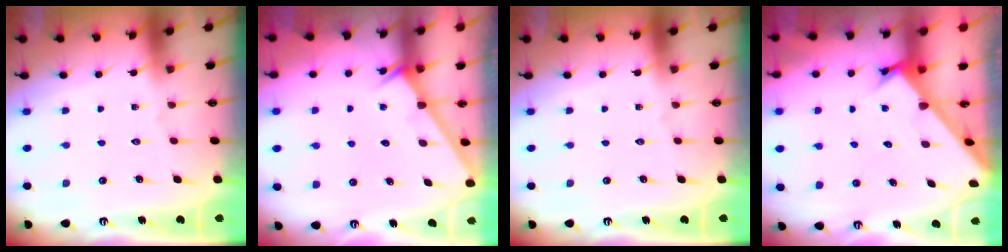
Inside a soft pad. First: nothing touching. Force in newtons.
{"total": 1.4, "press": 1.4, "slide": 0.1}
{"total": 0.0}
{"total": 2.1, "press": 2.1, "slide": 0.2}